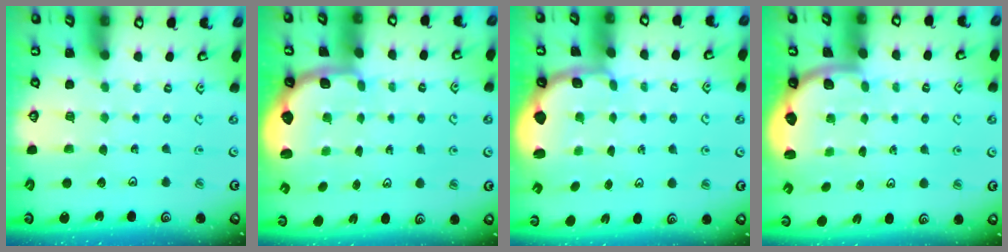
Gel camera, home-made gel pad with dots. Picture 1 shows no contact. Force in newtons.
{"total": 2.6, "press": 1.9, "slide": 1.7}
{"total": 2.5, "press": 1.3, "slide": 2.1}
{"total": 2.1, "press": 2.0, "slide": 0.7}